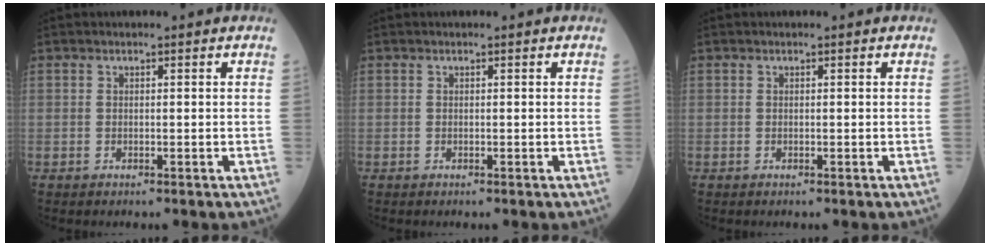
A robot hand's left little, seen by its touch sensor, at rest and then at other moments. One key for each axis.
{"total": 0.0}
{"total": 0.0}